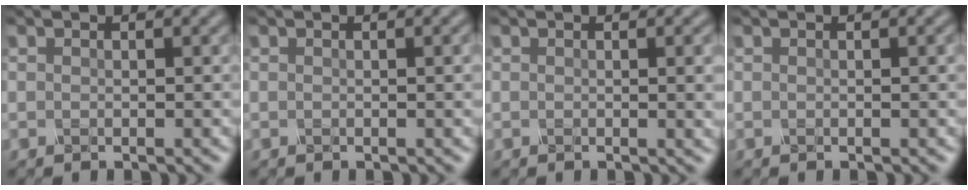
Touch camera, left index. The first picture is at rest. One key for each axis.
{"total": 1.3, "fx": 0.1, "fy": 0.4, "fz": 1.2, "tx": -0.010, "ty": 0.003, "tz": -0.002}
{"total": 2.9, "fx": 0.2, "fy": 1.0, "fz": 2.7, "tx": -0.023, "ty": 0.003, "tz": 0.001}
{"total": 0.9, "fx": 0.0, "fy": 0.3, "fz": 0.9, "tx": -0.008, "ty": 0.002, "tz": -0.002}